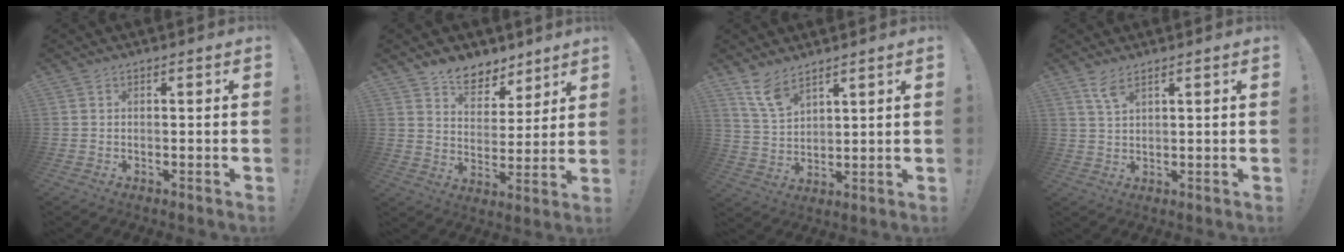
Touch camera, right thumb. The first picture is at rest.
{"total": 8.9, "force": [7.1, 5.0, 2.2], "torque": [-0.039, -0.052, 0.137]}
{"total": 8.3, "force": [6.4, 3.3, 4.1], "torque": [-0.085, -0.034, 0.124]}
{"total": 4.5, "force": [3.1, 1.4, 2.9], "torque": [-0.051, -0.016, 0.054]}